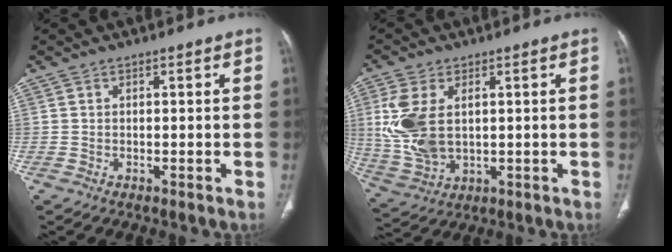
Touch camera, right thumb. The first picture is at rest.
{"total": 12.0, "force": [2.0, 7.3, 9.4], "torque": [-0.208, -0.007, 0.051]}